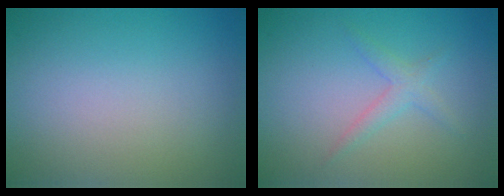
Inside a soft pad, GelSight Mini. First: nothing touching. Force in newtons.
{"total": 1.6, "press": 1.6, "slide": 0.1}